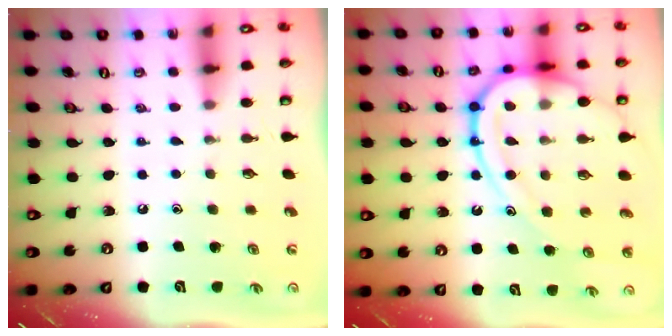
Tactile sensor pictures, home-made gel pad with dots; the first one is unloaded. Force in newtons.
{"total": 18.6, "press": 18.5, "slide": 1.9}